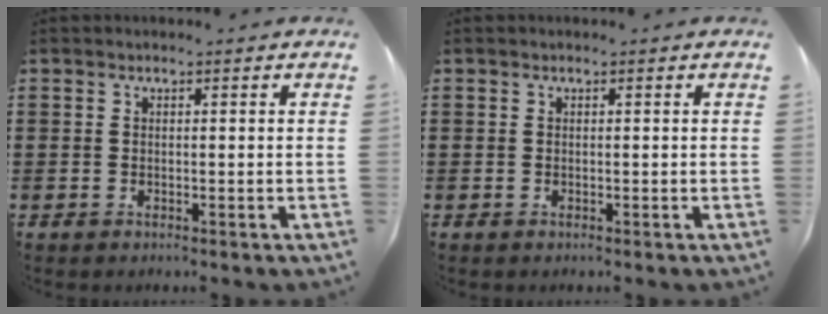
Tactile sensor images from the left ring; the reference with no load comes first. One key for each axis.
{"total": 0.0}